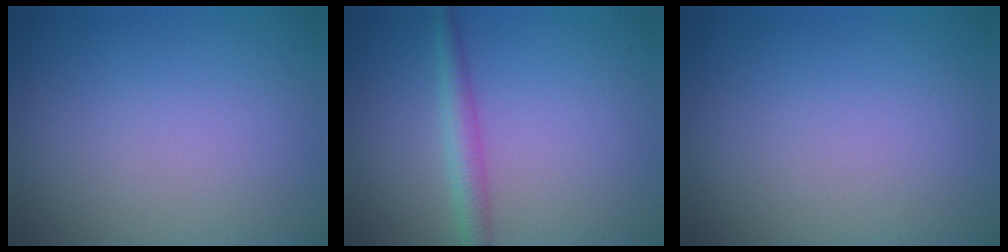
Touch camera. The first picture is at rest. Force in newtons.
{"total": 2.3, "press": 2.3, "slide": 0.0}
{"total": 0.0}